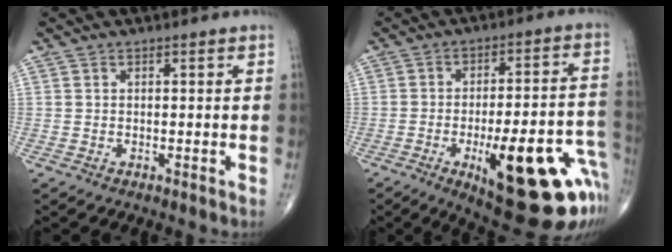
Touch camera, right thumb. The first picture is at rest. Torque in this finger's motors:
{"motor_torque": [2.54, 2.00, 1.06, -1.09, 0.46]}